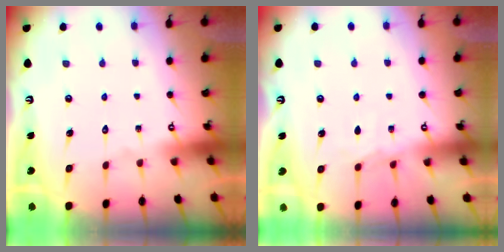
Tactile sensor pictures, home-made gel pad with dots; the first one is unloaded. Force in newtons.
{"total": 5.5, "press": 5.5, "slide": 0.6}